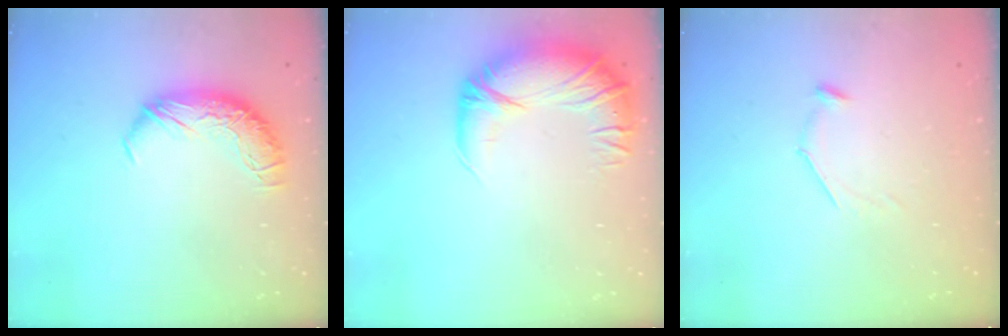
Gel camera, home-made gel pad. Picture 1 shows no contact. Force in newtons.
{"total": 3.6, "press": 1.0, "slide": 3.5}
{"total": 8.1, "press": 8.1, "slide": 0.7}